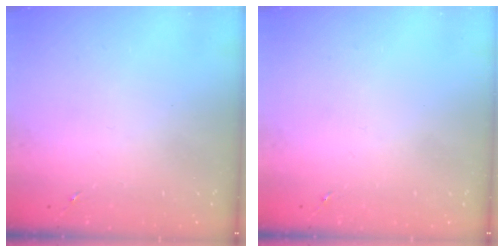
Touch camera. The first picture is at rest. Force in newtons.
{"total": 0.0}